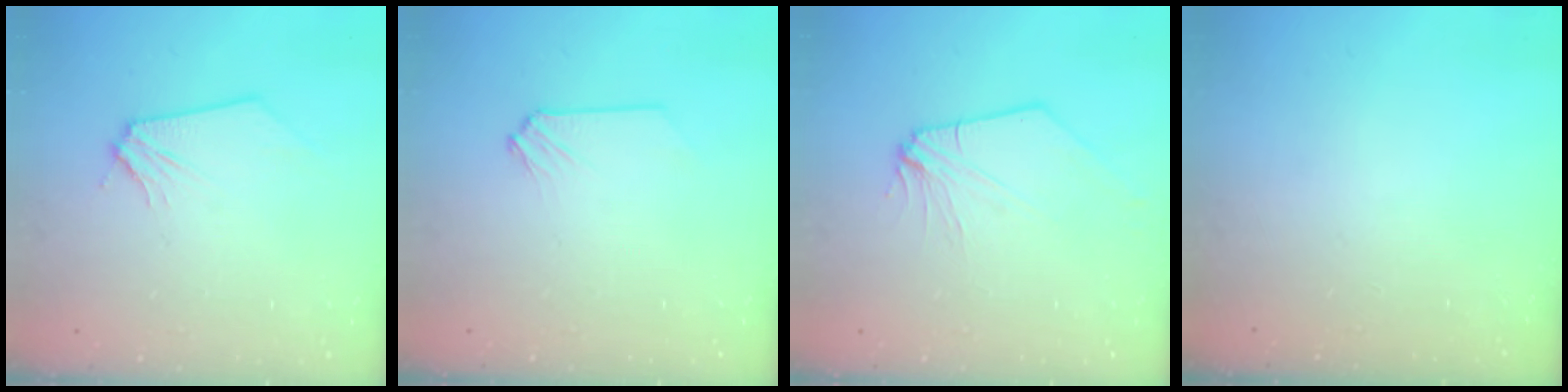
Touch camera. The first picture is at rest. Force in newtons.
{"total": 0.0}
{"total": 0.0}
{"total": 0.0}